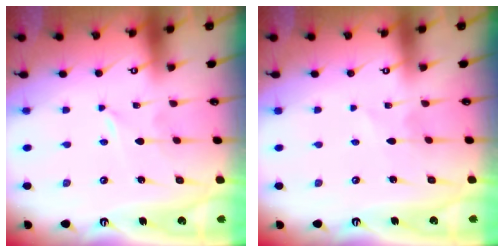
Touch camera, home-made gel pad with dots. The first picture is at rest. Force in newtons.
{"total": 1.8, "press": 1.8, "slide": 0.2}